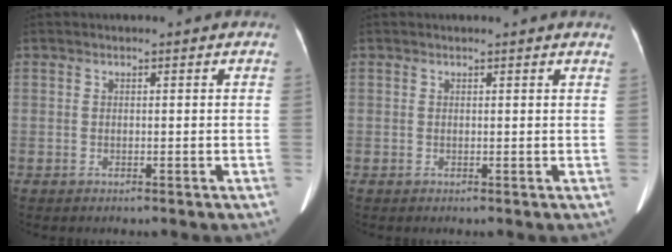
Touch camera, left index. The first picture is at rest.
{"total": 2.5, "force": [2.4, 0.1, 0.8], "torque": [-0.011, 0.006, 0.016]}